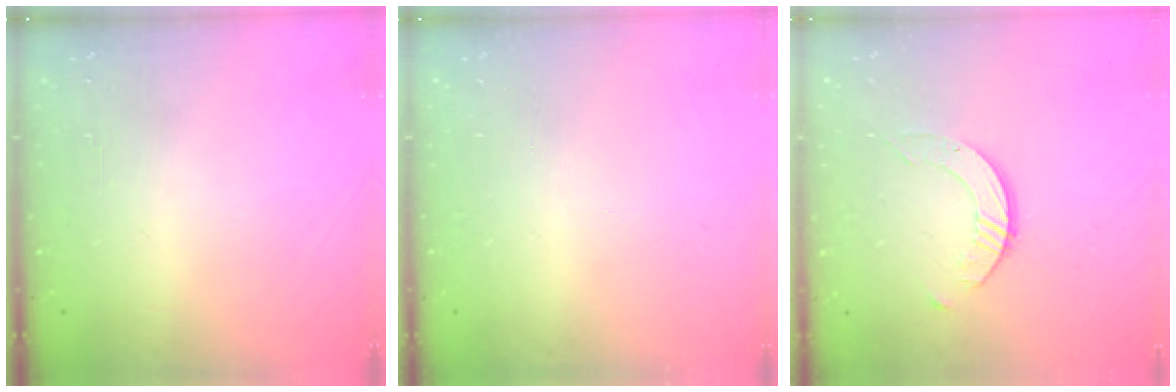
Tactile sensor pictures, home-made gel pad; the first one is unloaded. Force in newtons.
{"total": 0.0}
{"total": 2.4, "press": 2.4, "slide": 0.3}